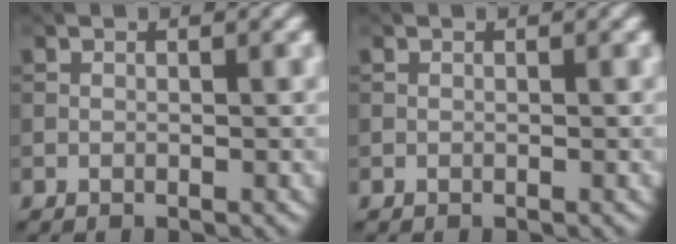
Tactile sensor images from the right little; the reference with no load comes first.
{"total": 0.0}